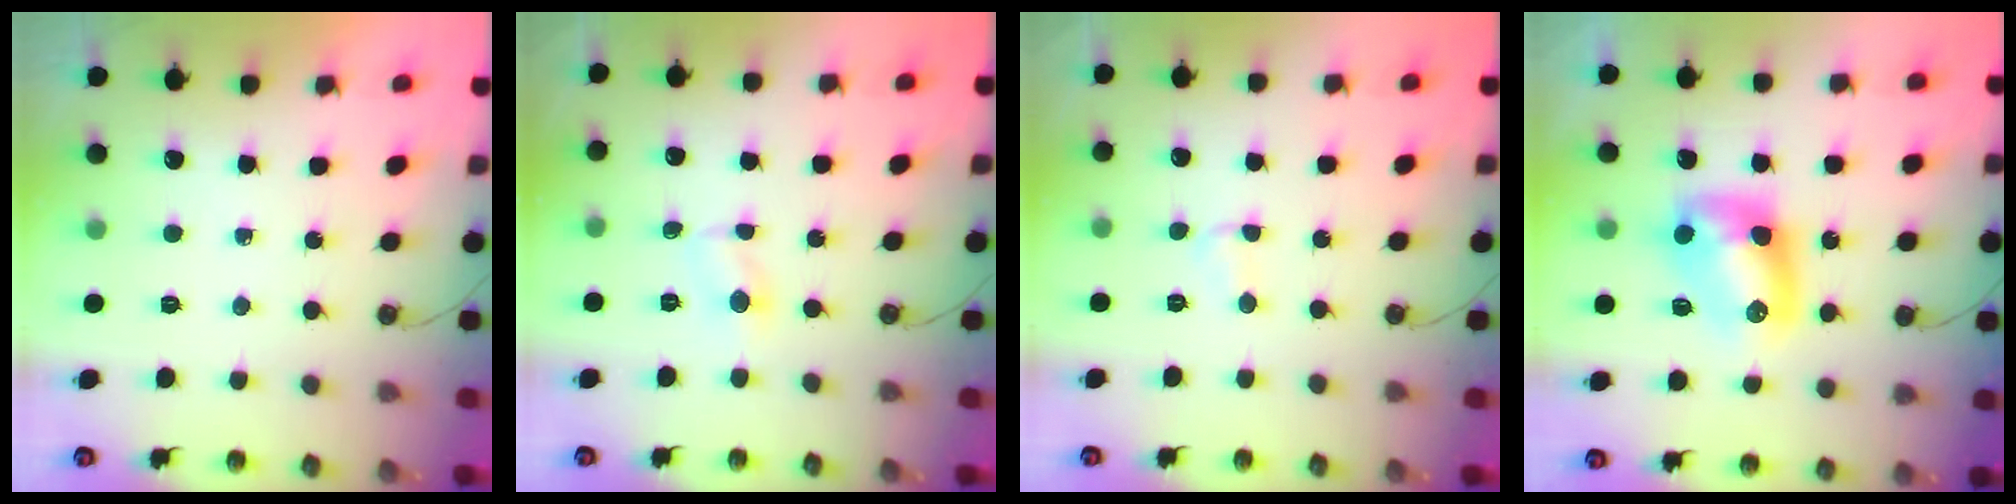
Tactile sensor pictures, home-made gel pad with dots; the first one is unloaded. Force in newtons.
{"total": 2.4, "press": 2.4, "slide": 0.3}
{"total": 1.8, "press": 1.7, "slide": 0.4}
{"total": 9.9, "press": 9.9, "slide": 0.6}